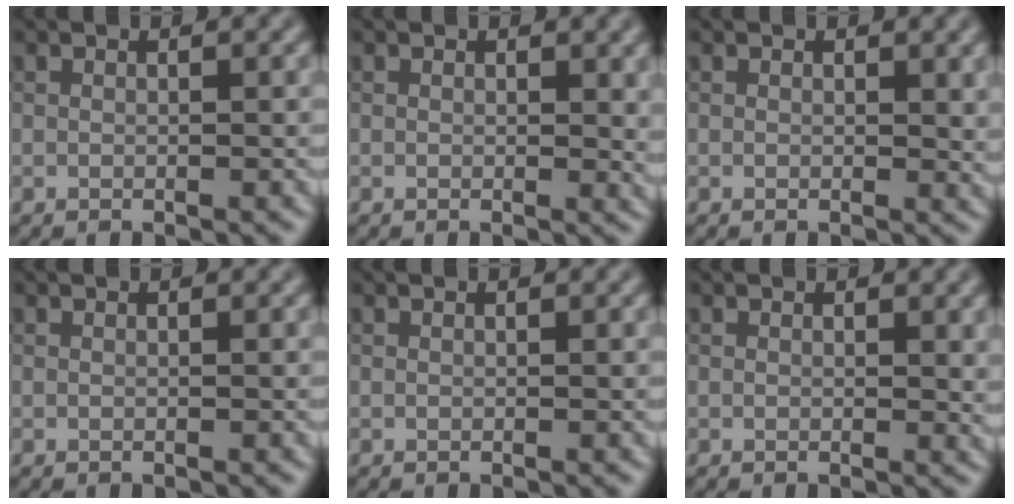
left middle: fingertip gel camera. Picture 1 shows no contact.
{"total": 1.3, "force": [0.5, 0.8, 1.0], "torque": [-0.007, -0.003, 0.006]}
{"total": 1.1, "force": [0.5, 0.7, 0.8], "torque": [-0.005, -0.004, 0.007]}
{"total": 0.0}
{"total": 0.0}
{"total": 1.0, "force": [0.4, 0.6, 0.7], "torque": [-0.005, -0.004, 0.006]}